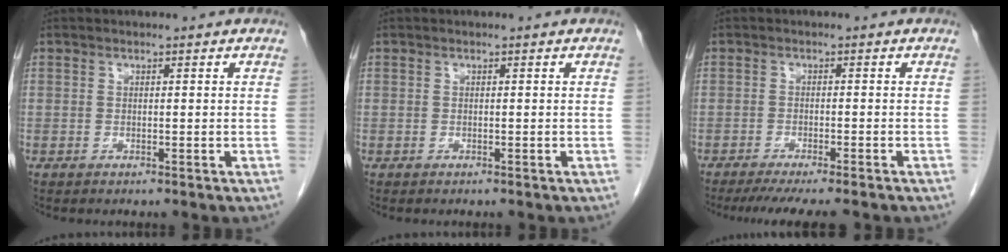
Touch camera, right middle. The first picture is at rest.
{"total": 0.0}
{"total": 9.2, "force": [-7.9, 0.4, 4.7], "torque": [-0.054, -0.017, -0.113]}